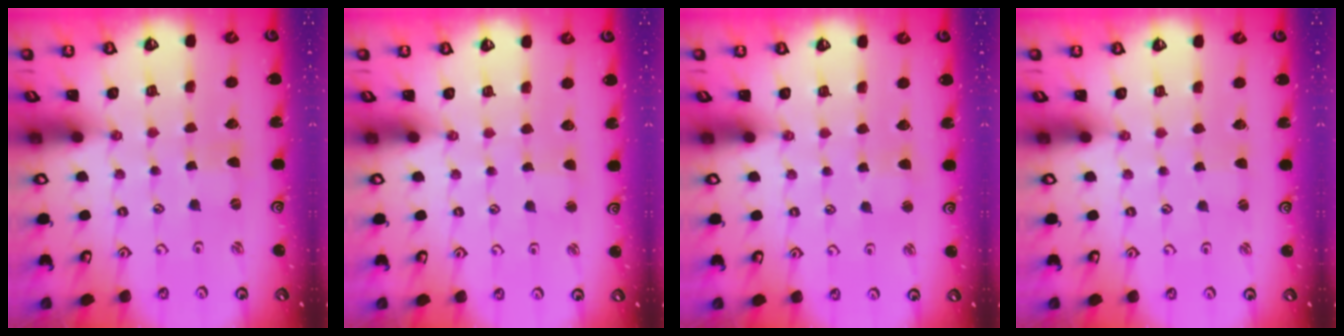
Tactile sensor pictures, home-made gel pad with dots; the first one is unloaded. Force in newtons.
{"total": 2.0, "press": 2.0, "slide": 0.3}
{"total": 2.0, "press": 1.9, "slide": 0.6}
{"total": 0.9, "press": 0.8, "slide": 0.1}